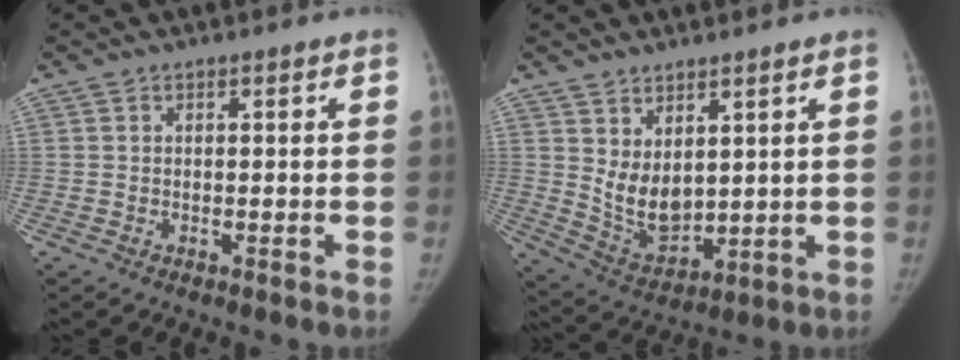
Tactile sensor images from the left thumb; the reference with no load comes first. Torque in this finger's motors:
{"motor_torque": [0.01, 0.10, 0.63, -0.80, 0.05]}